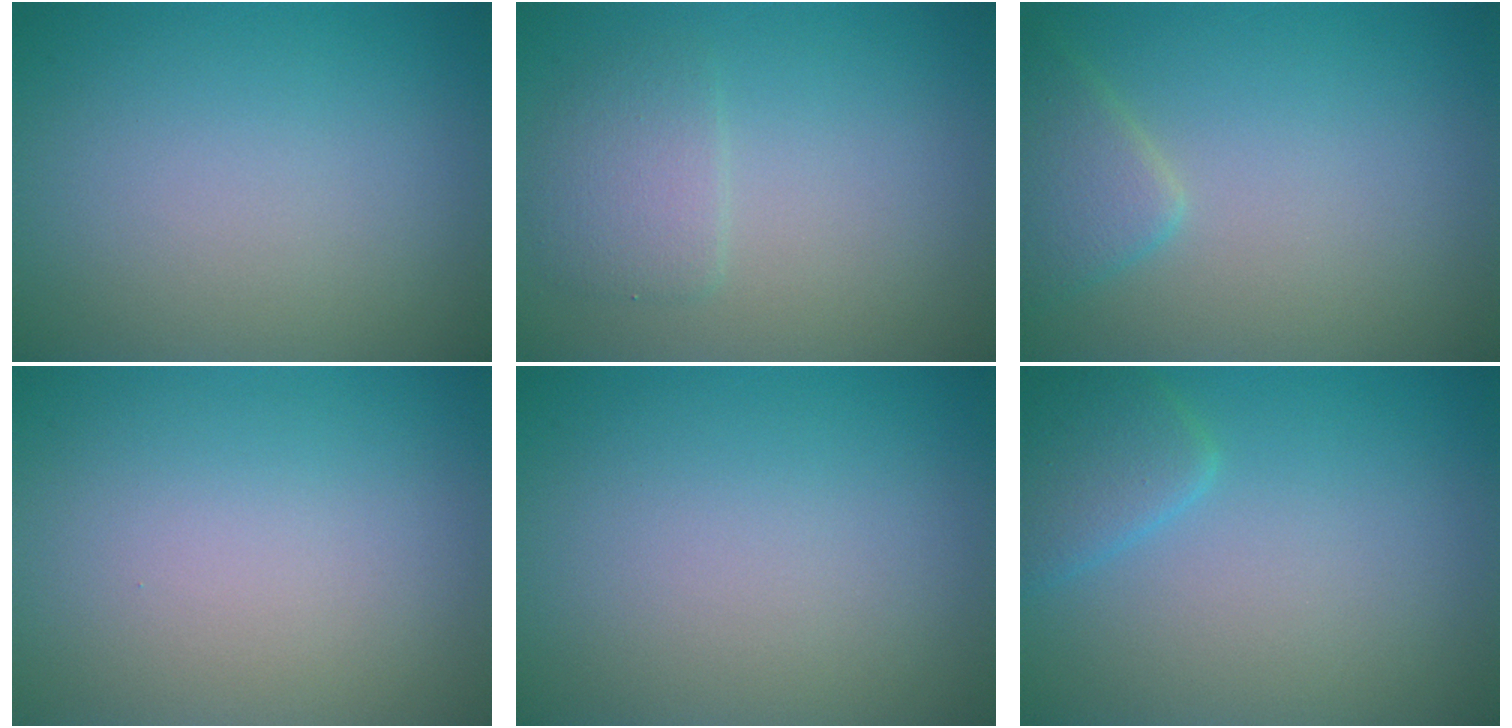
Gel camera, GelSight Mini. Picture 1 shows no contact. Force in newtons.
{"total": 2.3, "press": 2.3, "slide": 0.3}
{"total": 2.7, "press": 2.7, "slide": 0.2}
{"total": 0.0}
{"total": 0.0}
{"total": 2.6, "press": 2.6, "slide": 0.2}